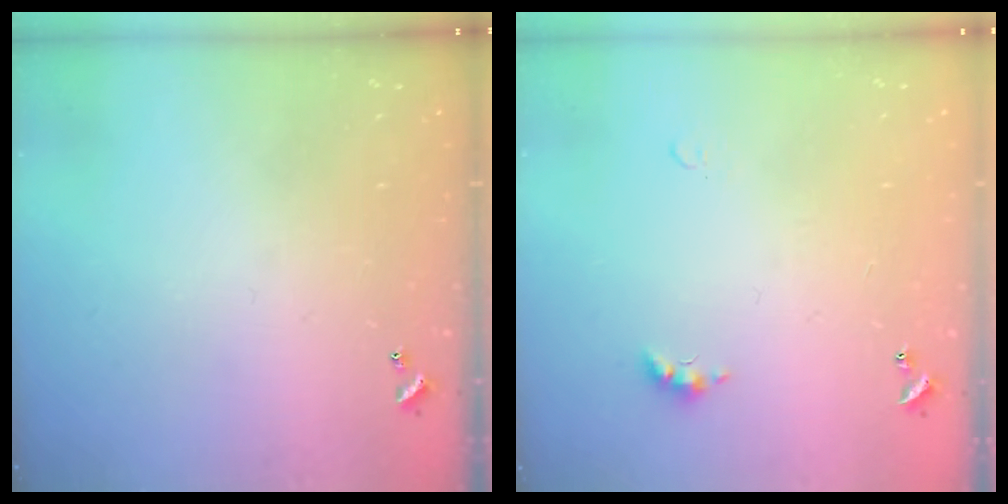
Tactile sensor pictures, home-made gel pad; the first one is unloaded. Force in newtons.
{"total": 3.2, "press": 3.1, "slide": 0.6}